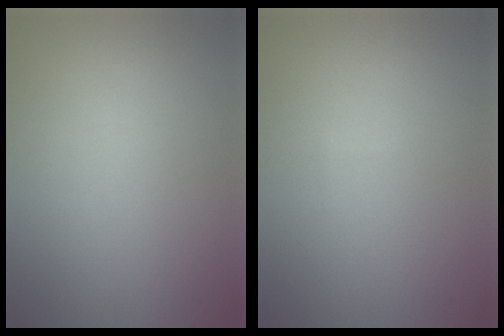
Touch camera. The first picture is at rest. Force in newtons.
{"total": 0.0}